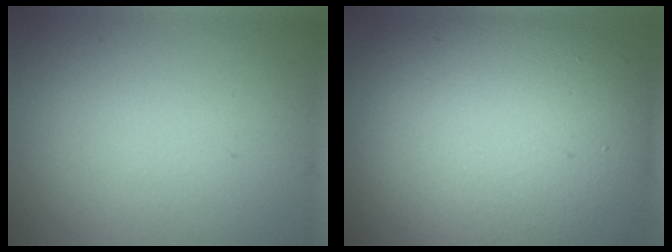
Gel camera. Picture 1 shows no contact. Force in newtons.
{"total": 14.6, "press": 14.6, "slide": 0.7}